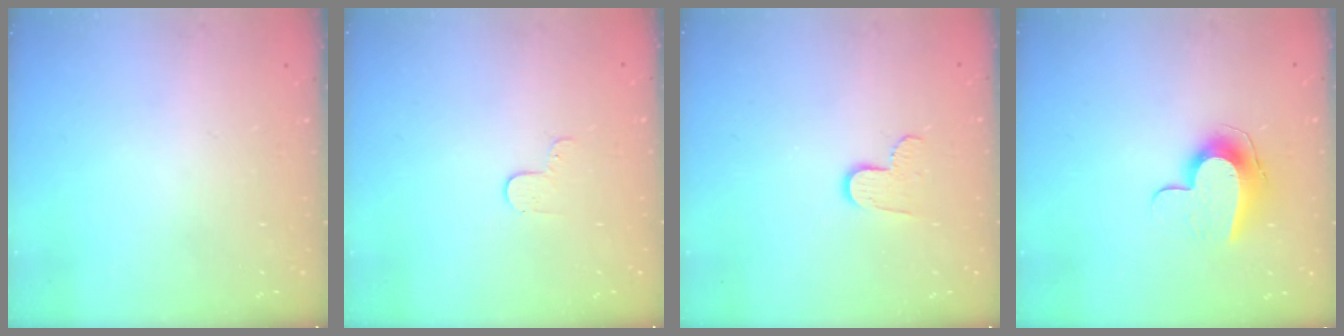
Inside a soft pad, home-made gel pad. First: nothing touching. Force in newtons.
{"total": 2.9, "press": 2.9, "slide": 0.3}
{"total": 6.7, "press": 6.6, "slide": 0.4}
{"total": 9.7, "press": 9.7, "slide": 0.5}